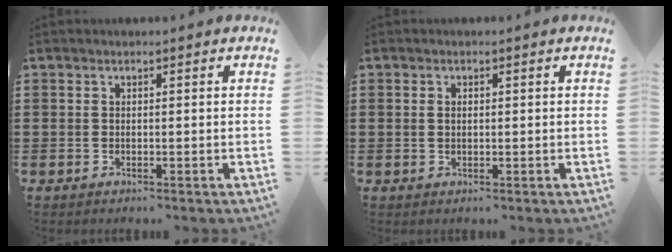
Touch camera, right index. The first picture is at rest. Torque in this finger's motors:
{"motor_torque": [-0.91, 1.22, -0.02, -0.01]}